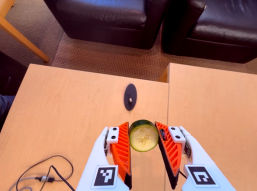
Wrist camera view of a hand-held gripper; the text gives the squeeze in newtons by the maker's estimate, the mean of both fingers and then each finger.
{"total": 10.0, "left": 9.8, "right": 10.3}